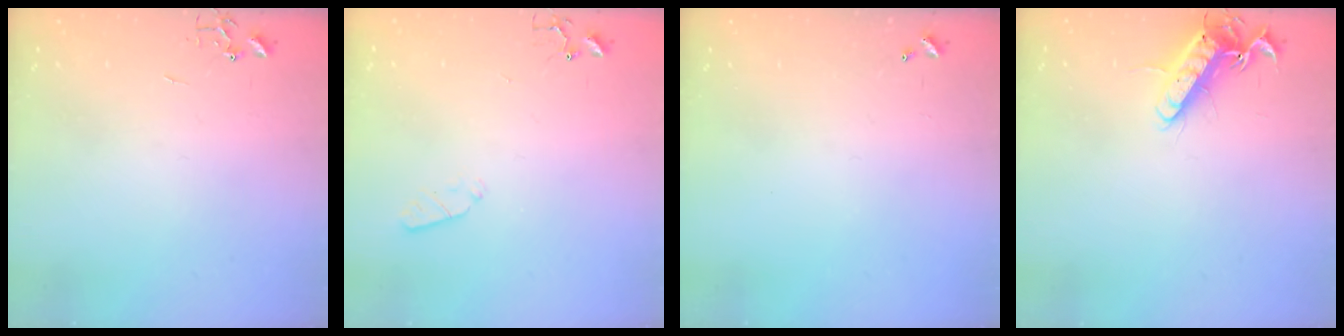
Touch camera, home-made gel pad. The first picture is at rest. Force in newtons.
{"total": 3.5, "press": 3.4, "slide": 0.5}
{"total": 0.0}
{"total": 13.2, "press": 13.2, "slide": 1.3}